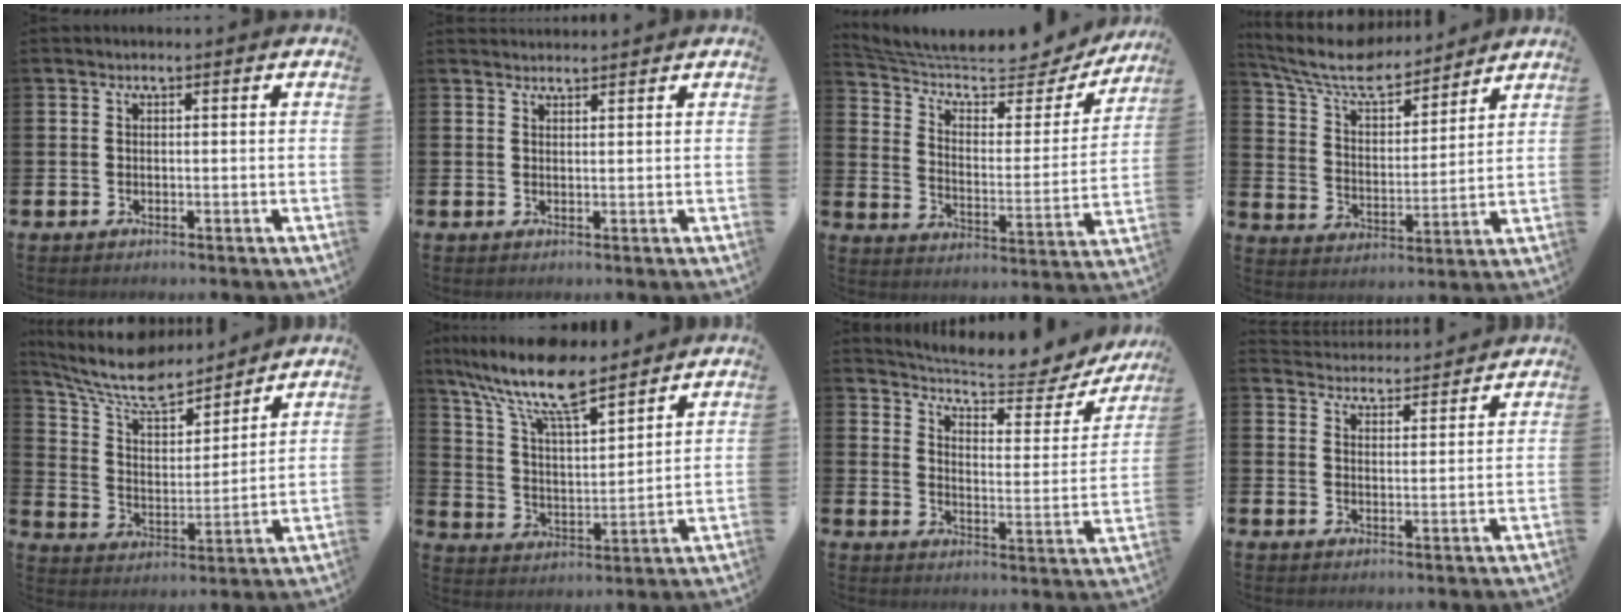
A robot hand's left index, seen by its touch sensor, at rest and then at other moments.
{"total": 1.6, "force": [1.6, 0.2, 0.0], "torque": [0.007, -0.007, 0.028]}
{"total": 8.3, "force": [7.3, 2.2, 3.2], "torque": [-0.095, -0.053, 0.118]}
{"total": 9.2, "force": [8.1, 2.7, 3.4], "torque": [-0.102, -0.051, 0.142]}
{"total": 9.8, "force": [8.8, 2.8, 3.1], "torque": [-0.102, -0.059, 0.156]}
{"total": 11.5, "force": [9.7, 2.6, 5.6], "torque": [-0.139, -0.045, 0.171]}
{"total": 7.0, "force": [6.5, 1.0, 2.3], "torque": [-0.065, -0.050, 0.107]}
{"total": 4.2, "force": [4.2, 0.4, -0.3], "torque": [-0.007, -0.034, 0.074]}